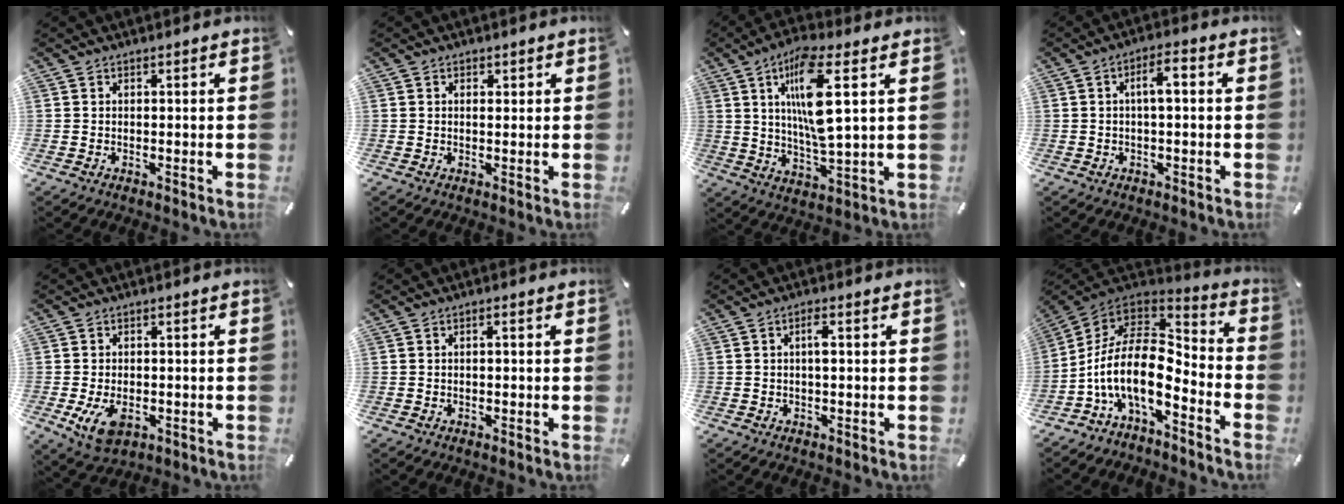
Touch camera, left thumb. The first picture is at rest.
{"total": 1.0, "force": [0.2, 0.8, 0.5], "torque": [0.005, -0.001, 0.000]}
{"total": 14.3, "force": [4.2, 3.6, 13.2], "torque": [-0.262, -0.012, 0.064]}
{"total": 5.1, "force": [0.3, 1.7, 4.8], "torque": [-0.083, 0.013, -0.001]}
{"total": 6.3, "force": [-2.0, 3.9, 4.5], "torque": [-0.096, -0.001, -0.039]}
{"total": 1.0, "force": [-0.2, 0.5, 0.9], "torque": [-0.015, 0.003, -0.005]}
{"total": 2.7, "force": [0.3, 0.8, 2.5], "torque": [-0.051, 0.007, 0.002]}
{"total": 16.0, "force": [-5.8, 8.1, 12.6], "torque": [-0.278, -0.001, -0.103]}